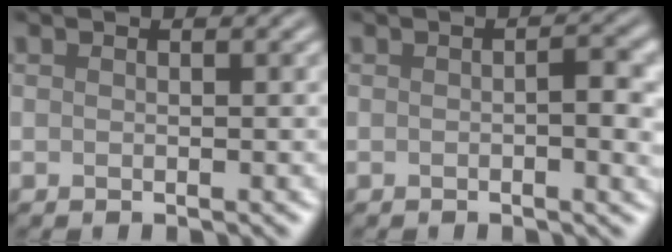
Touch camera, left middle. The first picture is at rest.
{"total": 2.6, "force": [-0.2, 0.6, 2.5], "torque": [-0.037, -0.001, -0.003]}